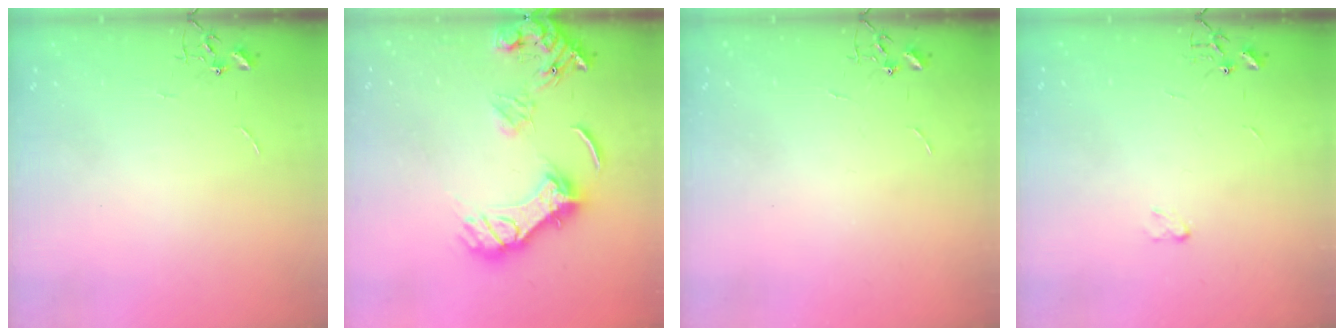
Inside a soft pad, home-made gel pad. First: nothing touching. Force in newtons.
{"total": 16.6, "press": 16.5, "slide": 1.8}
{"total": 0.0}
{"total": 3.4, "press": 3.4, "slide": 0.4}